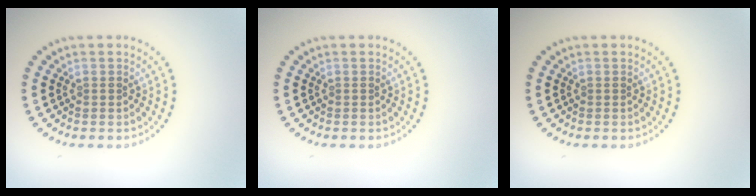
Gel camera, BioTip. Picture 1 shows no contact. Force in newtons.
{"total": 0.0}
{"total": 0.0}